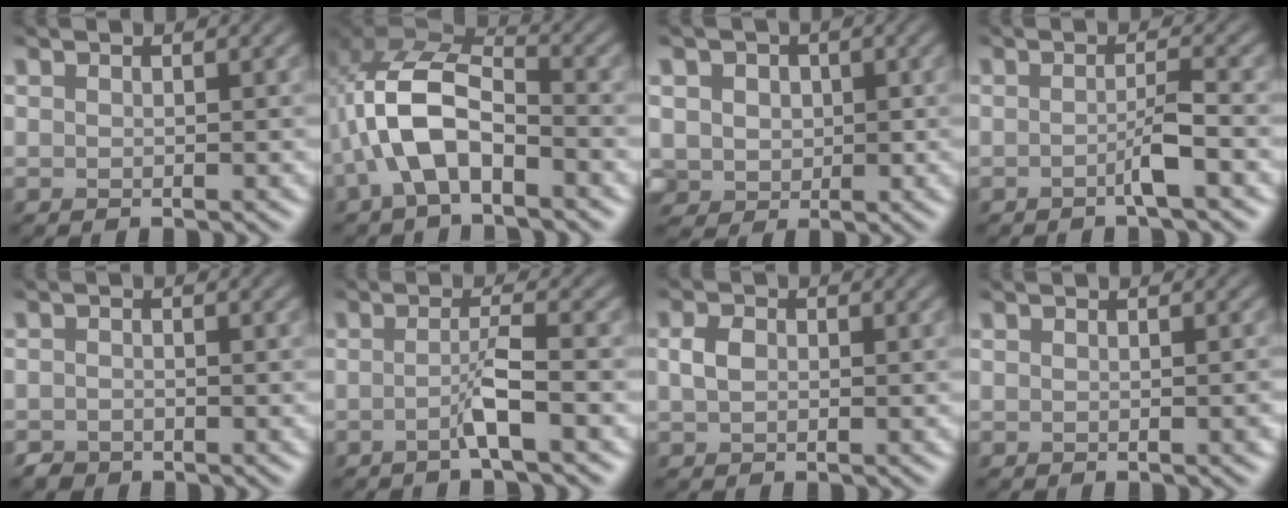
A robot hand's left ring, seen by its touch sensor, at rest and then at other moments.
{"total": 7.7, "force": [-3.7, 3.5, 5.7], "torque": [-0.123, 0.013, -0.082]}
{"total": 2.8, "force": [-0.9, 2.4, 0.9], "torque": [-0.018, -0.003, -0.029]}
{"total": 2.6, "force": [-1.9, -0.1, 1.8], "torque": [-0.030, -0.005, -0.040]}
{"total": 1.2, "force": [-1.1, 0.4, -0.2], "torque": [0.005, -0.005, -0.023]}
{"total": 2.8, "force": [-2.0, -0.3, 1.9], "torque": [-0.037, -0.009, -0.046]}
{"total": 1.5, "force": [-1.0, 1.0, 0.7], "torque": [-0.017, -0.003, -0.022]}
{"total": 0.8, "force": [0.0, 0.3, 0.7], "torque": [-0.012, -0.002, 0.000]}